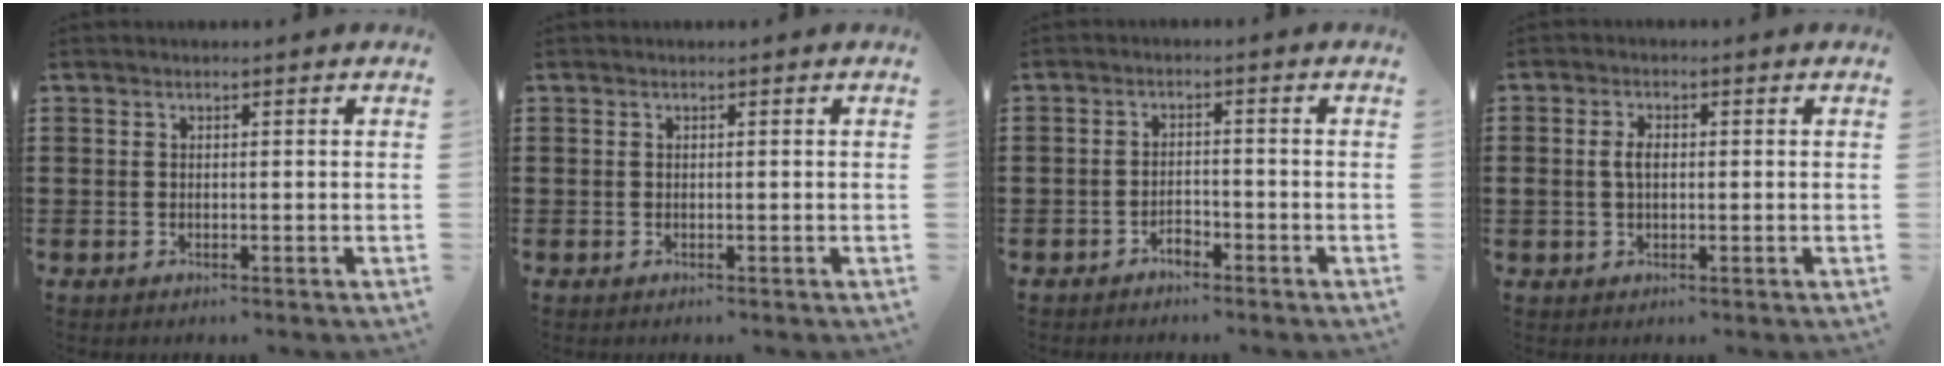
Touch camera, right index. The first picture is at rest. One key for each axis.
{"total": 0.0}
{"total": 2.1, "fx": -1.8, "fy": 0.8, "fz": 0.8, "tx": -0.022, "ty": 0.002, "tz": -0.037}
{"total": 2.7, "fx": 0.2, "fy": 1.5, "fz": 2.2, "tx": -0.046, "ty": 0.007, "tz": 0.002}